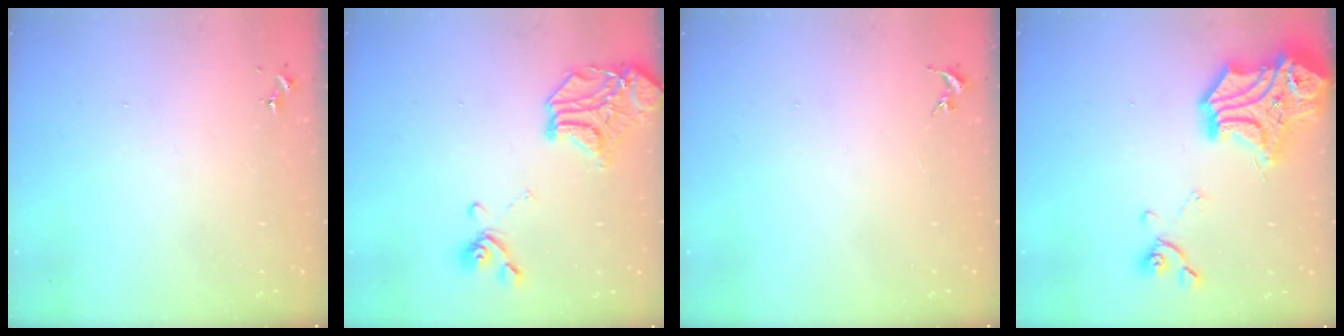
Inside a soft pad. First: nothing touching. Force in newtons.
{"total": 15.3, "press": 15.2, "slide": 1.8}
{"total": 0.0}
{"total": 23.2, "press": 23.1, "slide": 2.7}